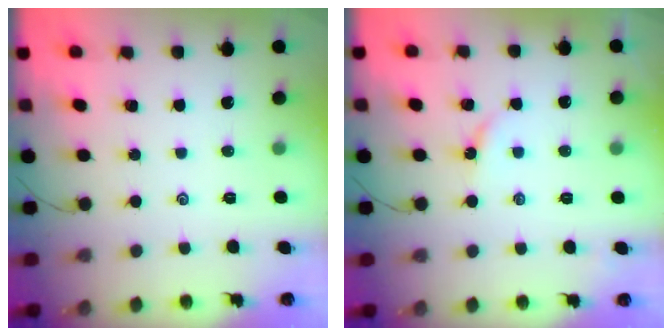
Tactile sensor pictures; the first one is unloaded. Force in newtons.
{"total": 2.9, "press": 2.9, "slide": 0.3}